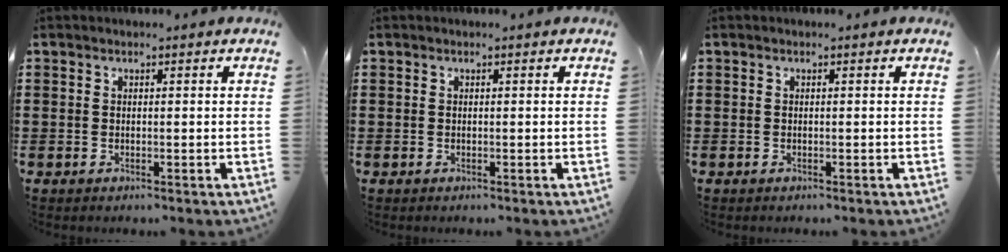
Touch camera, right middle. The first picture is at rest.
{"total": 0.0}
{"total": 0.0}